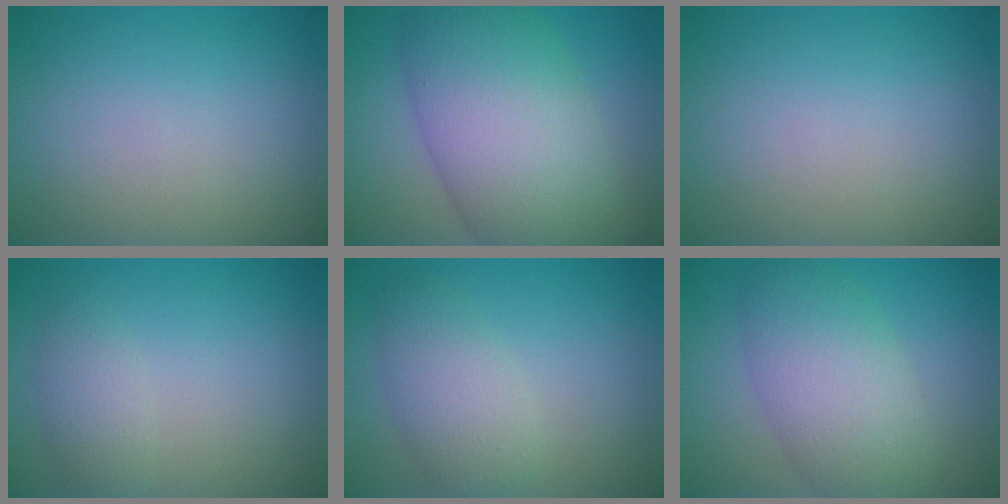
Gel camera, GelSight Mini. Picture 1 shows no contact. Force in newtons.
{"total": 11.6, "press": 11.6, "slide": 0.4}
{"total": 0.0}
{"total": 2.1, "press": 2.1, "slide": 0.2}
{"total": 3.6, "press": 3.6, "slide": 0.1}
{"total": 6.5, "press": 6.5, "slide": 0.4}